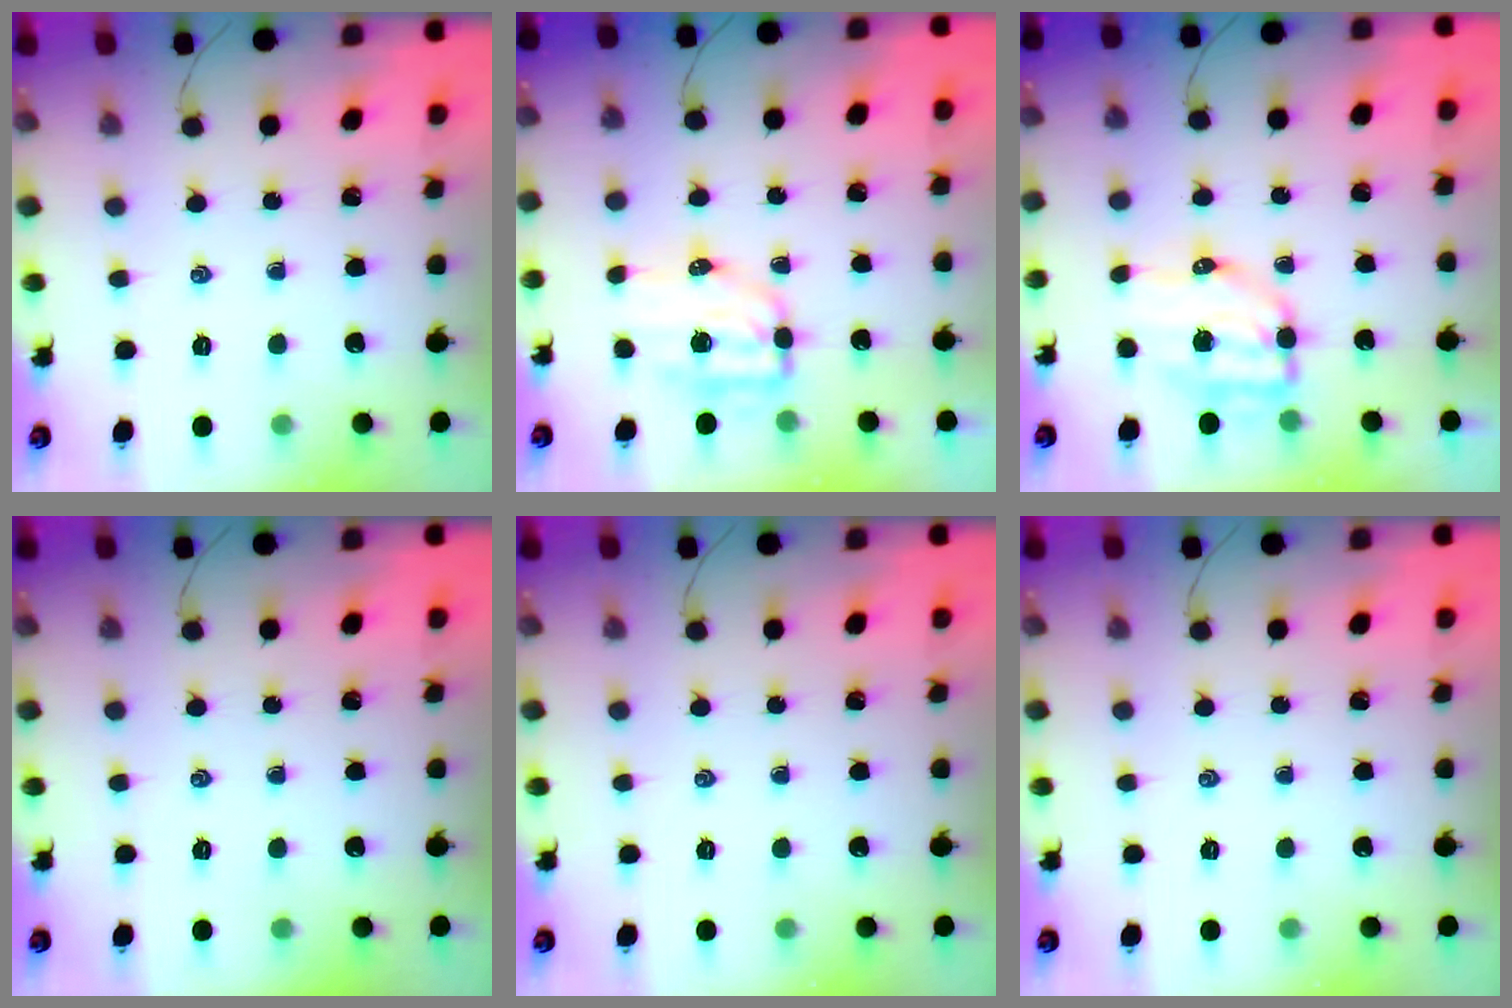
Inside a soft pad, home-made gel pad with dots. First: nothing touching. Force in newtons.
{"total": 7.0, "press": 6.9, "slide": 1.0}
{"total": 7.7, "press": 7.6, "slide": 1.3}
{"total": 0.0}
{"total": 0.0}
{"total": 0.0}